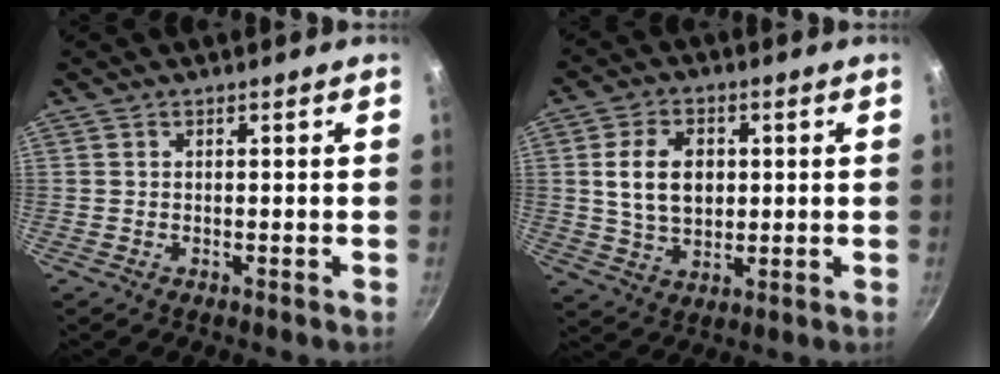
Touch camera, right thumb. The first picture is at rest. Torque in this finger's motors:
{"motor_torque": [-0.24, 0.68, 0.68, -0.21, 0.07]}